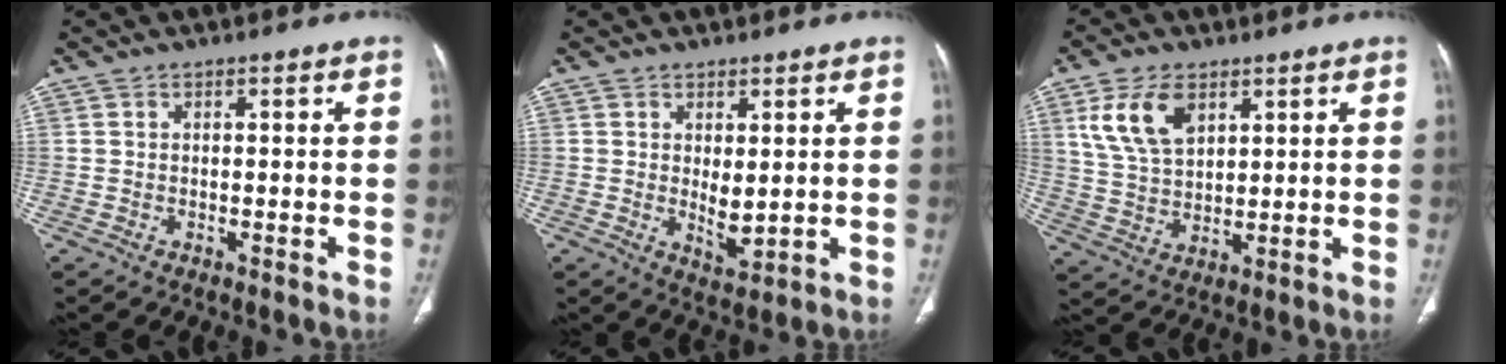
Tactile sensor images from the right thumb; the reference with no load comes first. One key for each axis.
{"total": 4.0, "fx": 0.5, "fy": 1.9, "fz": 3.5, "tx": -0.052, "ty": -0.016, "tz": 0.018}
{"total": 10.3, "fx": 4.8, "fy": 5.9, "fz": 7.0, "tx": -0.127, "ty": -0.014, "tz": 0.099}